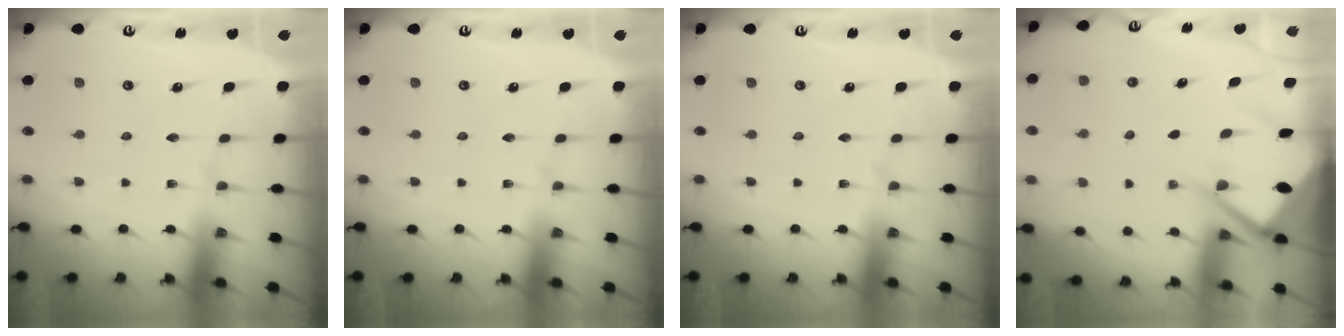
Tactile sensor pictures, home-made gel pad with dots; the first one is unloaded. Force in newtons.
{"total": 0.0}
{"total": 0.0}
{"total": 8.3, "press": 8.2, "slide": 0.9}